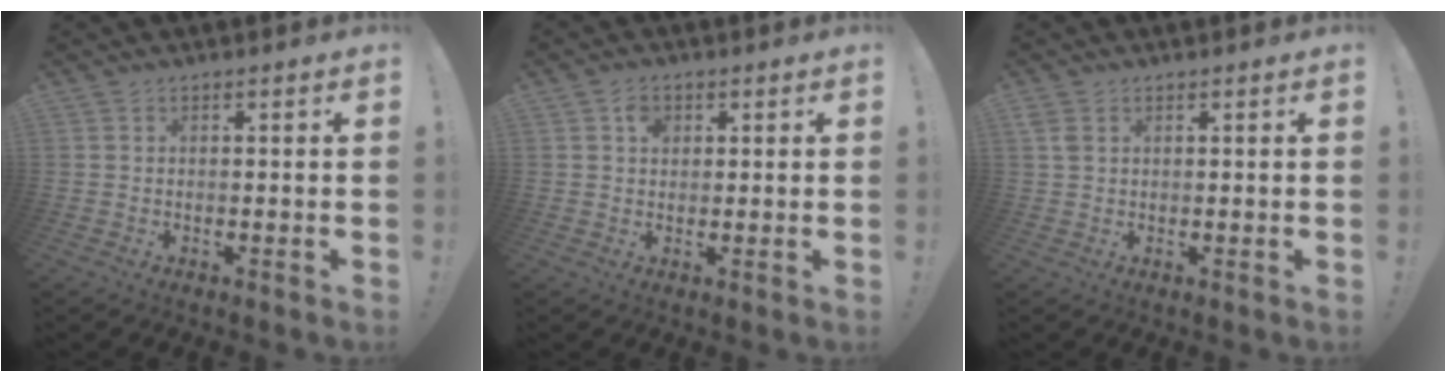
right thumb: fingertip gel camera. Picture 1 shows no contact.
{"total": 3.2, "force": [1.0, 2.6, 1.7], "torque": [-0.012, -0.004, 0.013]}
{"total": 2.0, "force": [0.9, 1.4, 1.2], "torque": [-0.020, 0.000, 0.015]}